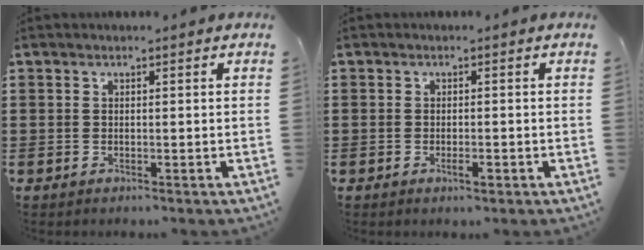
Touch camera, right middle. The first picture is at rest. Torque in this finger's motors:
{"motor_torque": [0.59, 0.36, 0.00, 0.00]}